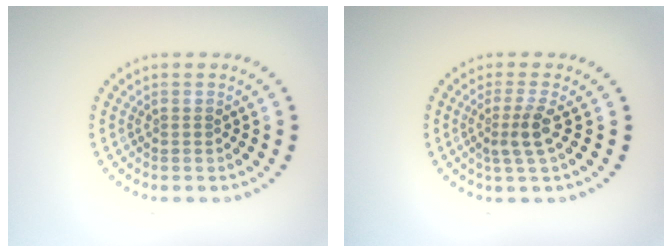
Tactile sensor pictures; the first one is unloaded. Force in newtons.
{"total": 2.3, "press": 1.7, "slide": 1.5}